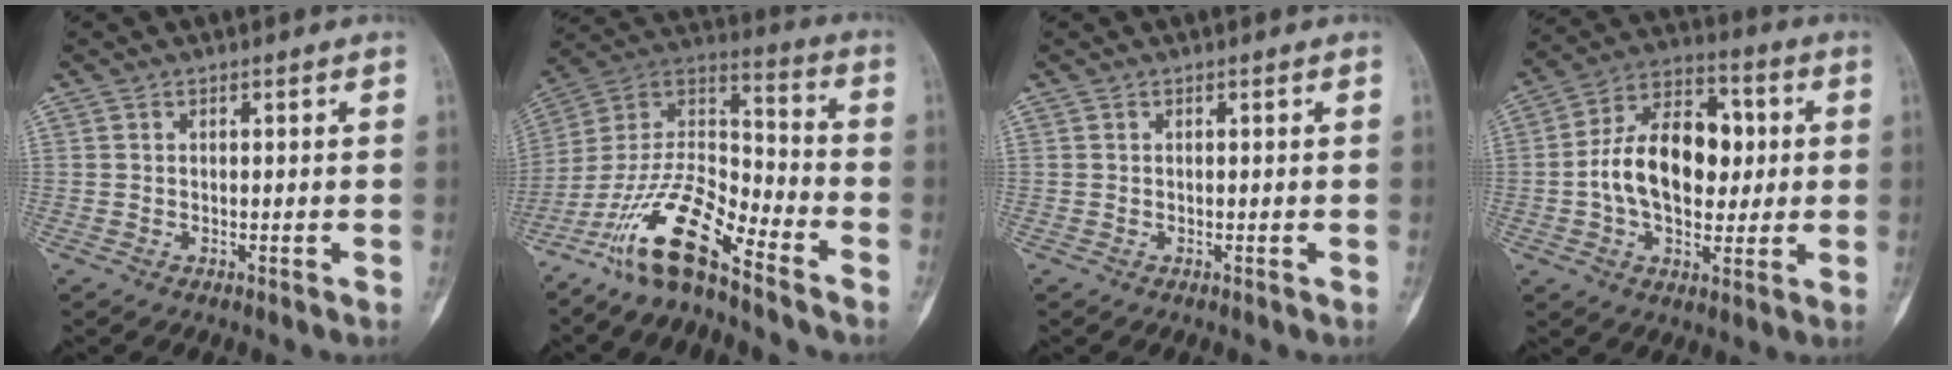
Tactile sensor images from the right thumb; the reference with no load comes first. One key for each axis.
{"total": 15.9, "fx": -11.3, "fy": 4.1, "fz": 10.4, "tx": -0.194, "ty": 0.085, "tz": -0.216}
{"total": 0.0}
{"total": 16.8, "fx": 0.6, "fy": 10.7, "fz": 12.9, "tx": -0.187, "ty": 0.025, "tz": 0.003}